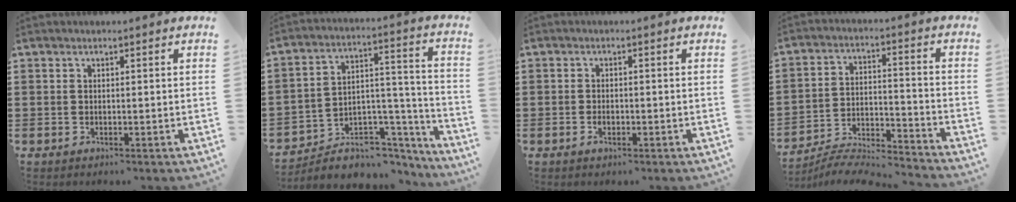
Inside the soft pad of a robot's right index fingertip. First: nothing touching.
{"total": 7.6, "force": [-6.2, 3.8, 2.2], "torque": [-0.027, 0.018, -0.110]}
{"total": 1.3, "force": [-0.5, 0.5, 1.1], "torque": [-0.023, -0.004, -0.008]}
{"total": 6.0, "force": [-5.8, 0.3, 1.3], "torque": [-0.028, 0.001, -0.119]}